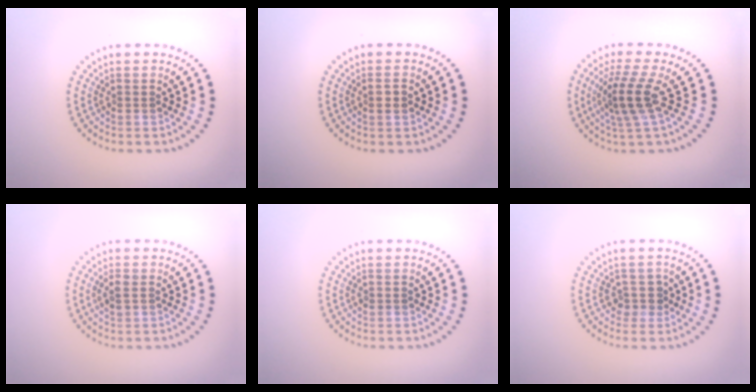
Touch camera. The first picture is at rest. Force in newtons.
{"total": 1.0, "press": 0.9, "slide": 0.3}
{"total": 3.9, "press": 2.9, "slide": 2.7}
{"total": 1.4, "press": 1.4, "slide": 0.3}
{"total": 0.5, "press": 0.5, "slide": 0.1}
{"total": 1.5, "press": 1.2, "slide": 1.0}